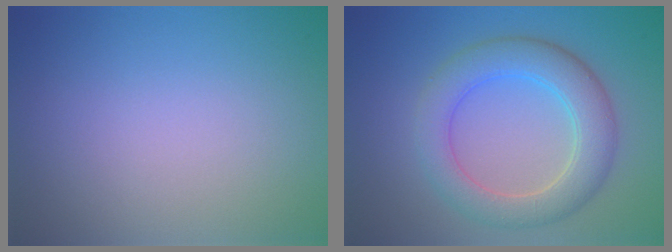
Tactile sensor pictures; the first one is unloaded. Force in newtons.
{"total": 5.6, "press": 5.6, "slide": 0.3}